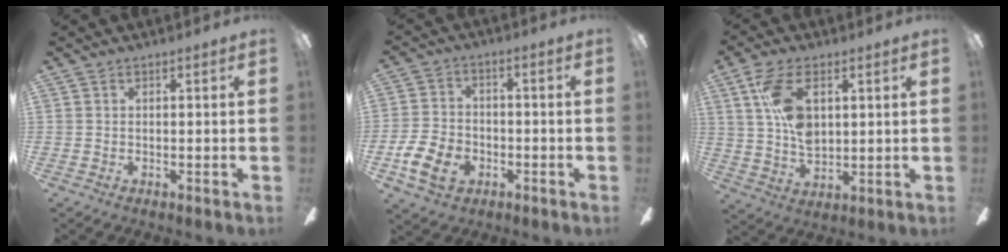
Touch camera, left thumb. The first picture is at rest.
{"total": 10.5, "force": [-4.4, 7.5, 5.9], "torque": [-0.126, 0.024, -0.080]}
{"total": 11.7, "force": [4.0, 6.5, 8.9], "torque": [-0.183, 0.001, 0.074]}